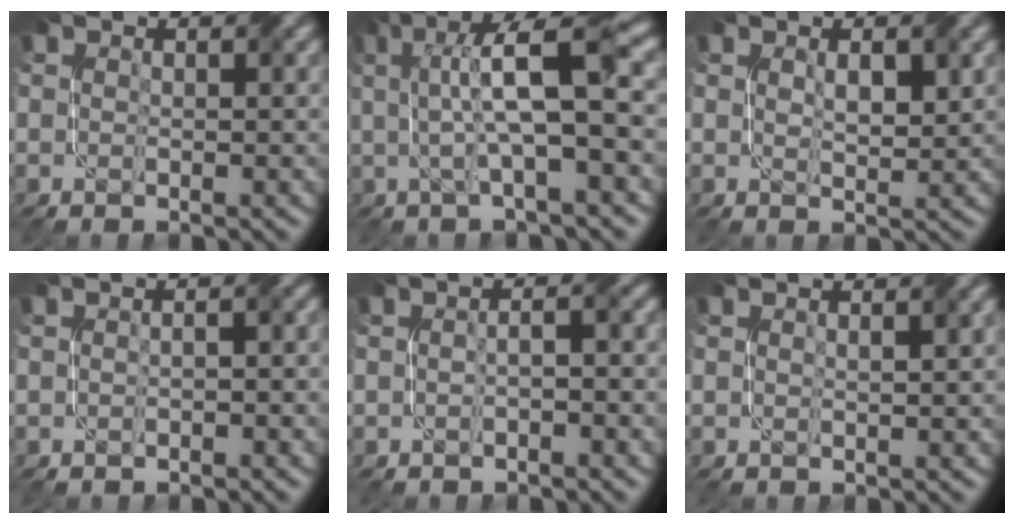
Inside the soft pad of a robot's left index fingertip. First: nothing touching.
{"total": 7.8, "force": [0.9, 1.7, 7.5], "torque": [-0.127, 0.015, 0.014]}
{"total": 2.0, "force": [0.6, 0.8, 1.7], "torque": [-0.034, -0.002, 0.016]}
{"total": 1.9, "force": [-0.3, 0.7, 1.7], "torque": [-0.023, 0.002, -0.008]}
{"total": 2.1, "force": [-0.6, 0.6, 2.0], "torque": [-0.030, 0.005, -0.012]}
{"total": 1.5, "force": [0.4, 0.4, 1.4], "torque": [-0.018, 0.007, 0.003]}